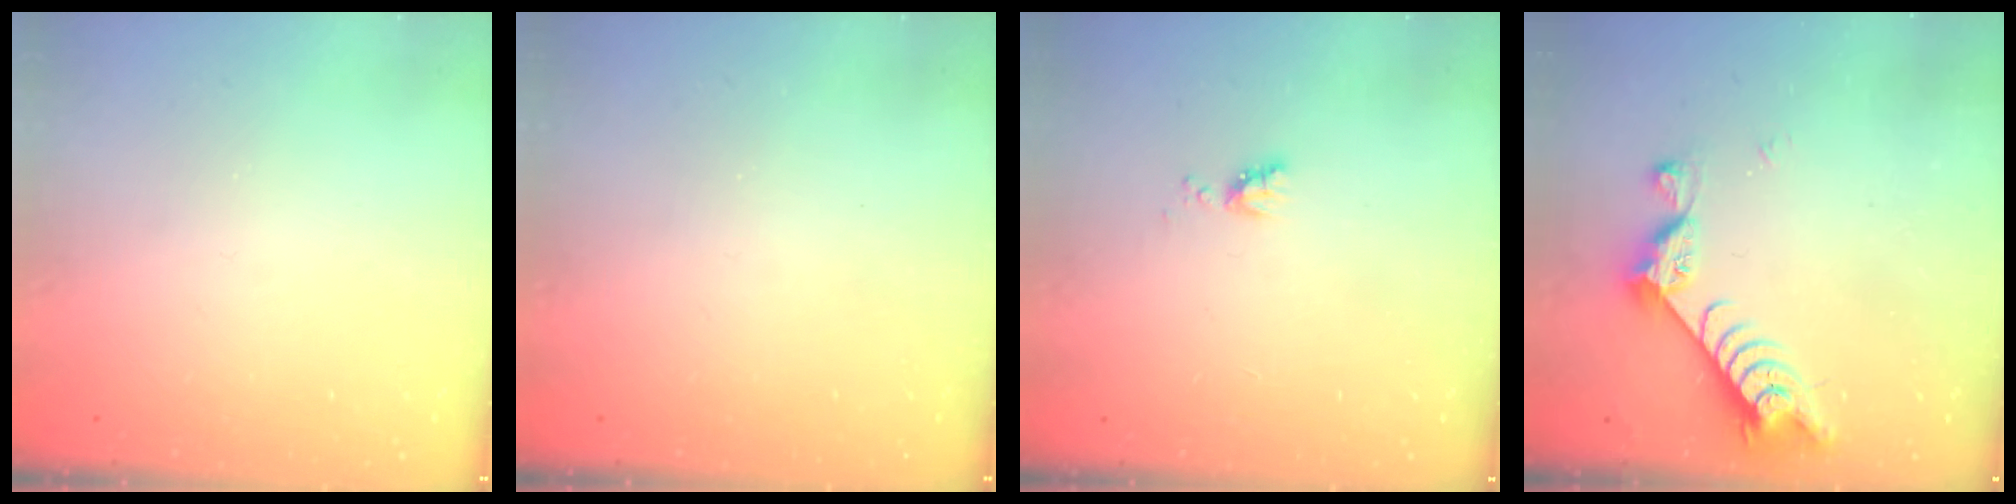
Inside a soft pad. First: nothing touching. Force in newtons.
{"total": 0.0}
{"total": 3.9, "press": 3.9, "slide": 0.6}
{"total": 7.2, "press": 7.2, "slide": 1.0}